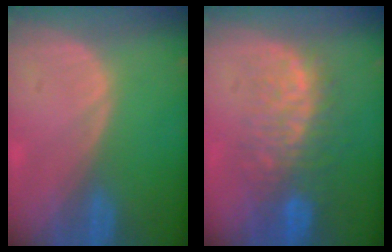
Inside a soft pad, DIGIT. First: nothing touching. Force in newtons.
{"total": 9.5, "press": 8.5, "slide": 4.2}